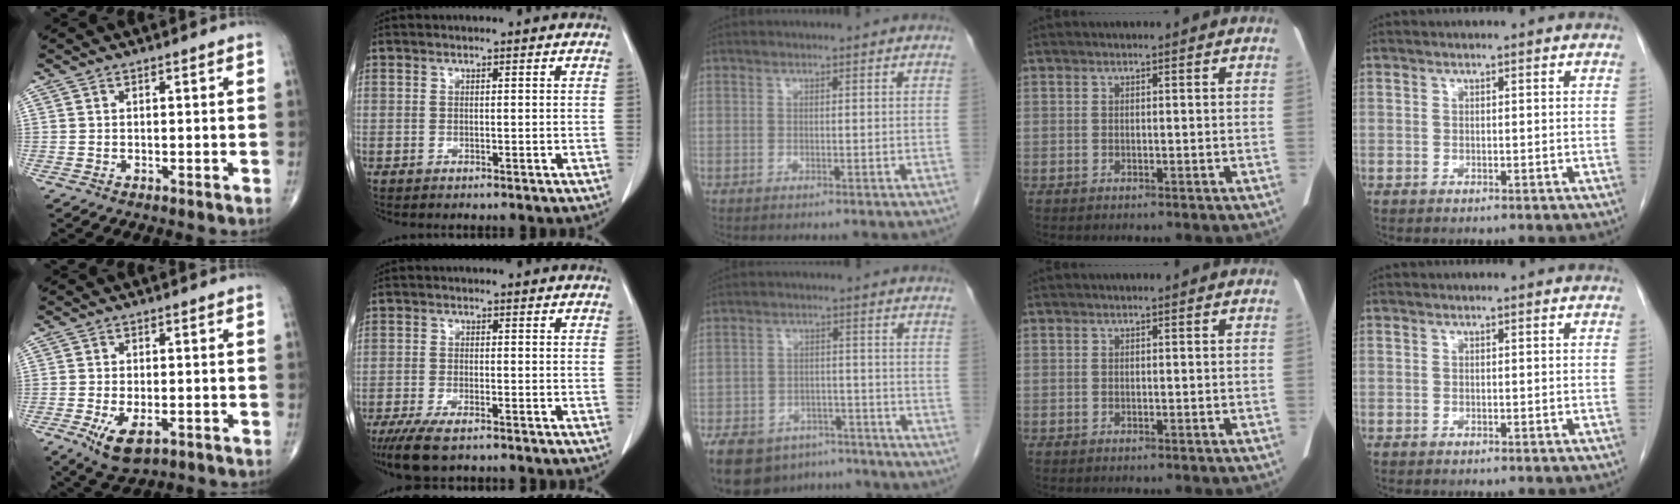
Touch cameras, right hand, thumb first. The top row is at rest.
{"thumb": {"total": 6.7, "force": [-2.5, 3.2, 5.4], "torque": [-0.098, -0.006, -0.034]}, "index": {"total": 6.6, "force": [-4.9, 1.5, 4.1], "torque": [-0.073, -0.016, -0.082]}, "middle": {"total": 14.9, "force": [-11.3, 7.9, 5.6], "torque": [-0.113, 0.006, -0.155]}}